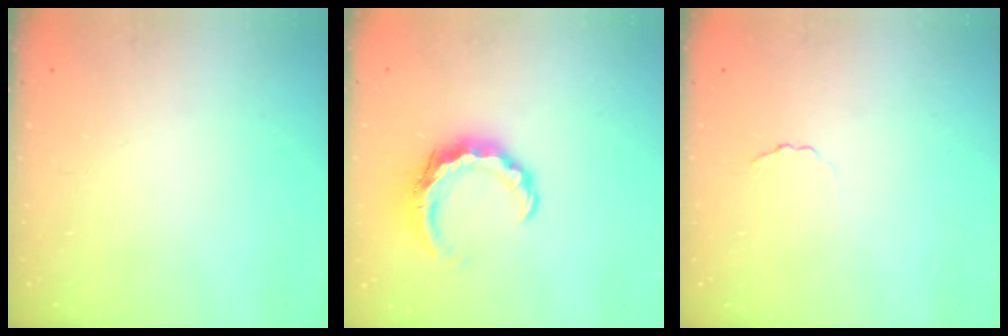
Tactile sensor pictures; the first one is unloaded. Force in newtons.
{"total": 8.0, "press": 8.0, "slide": 0.3}
{"total": 1.7, "press": 1.6, "slide": 0.5}